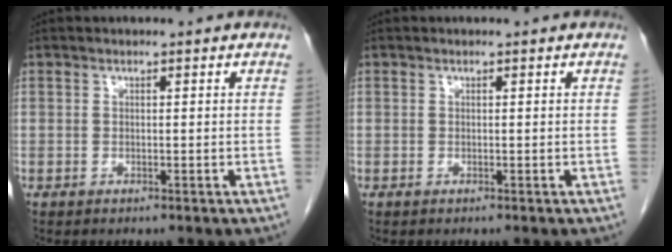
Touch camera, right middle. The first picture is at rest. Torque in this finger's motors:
{"motor_torque": [0.00, 0.00, -0.02, 0.00]}